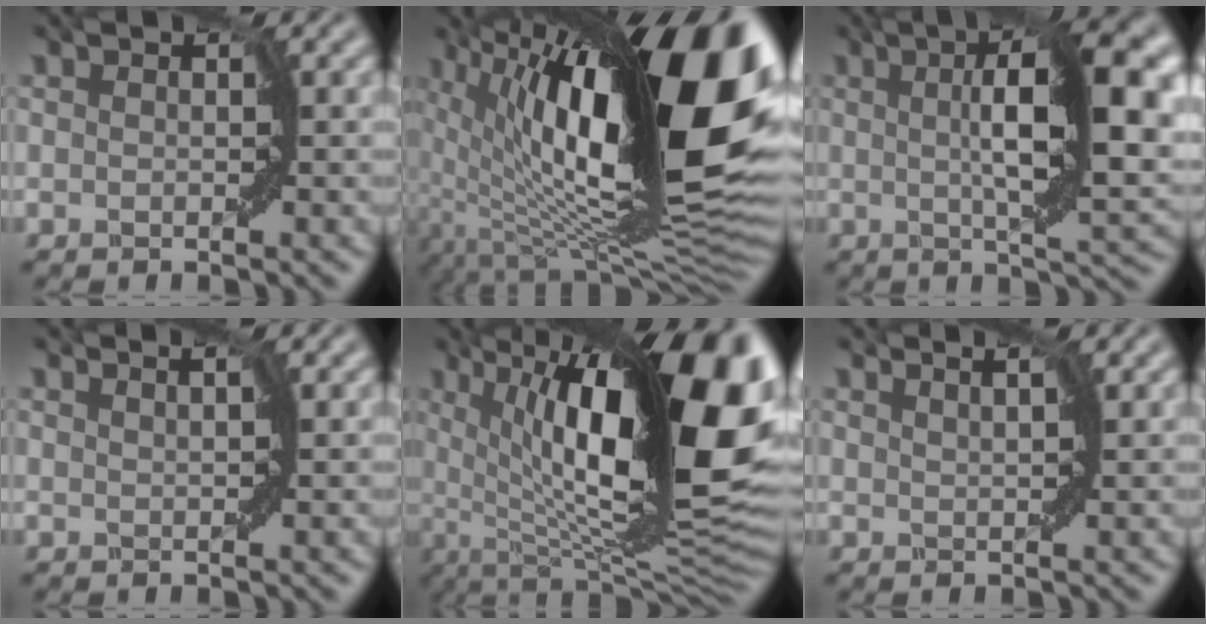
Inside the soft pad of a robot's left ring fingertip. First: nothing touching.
{"total": 20.2, "force": [4.0, 7.8, 18.2], "torque": [-0.288, 0.013, 0.067]}
{"total": 10.6, "force": [1.5, 2.3, 10.2], "torque": [-0.151, 0.006, 0.024]}
{"total": 1.2, "force": [1.0, -0.3, 0.5], "torque": [-0.005, 0.001, 0.008]}
{"total": 19.4, "force": [4.8, 6.0, 17.8], "torque": [-0.237, 0.018, 0.081]}
{"total": 2.3, "force": [2.0, 0.2, 1.1], "torque": [-0.006, 0.002, 0.009]}